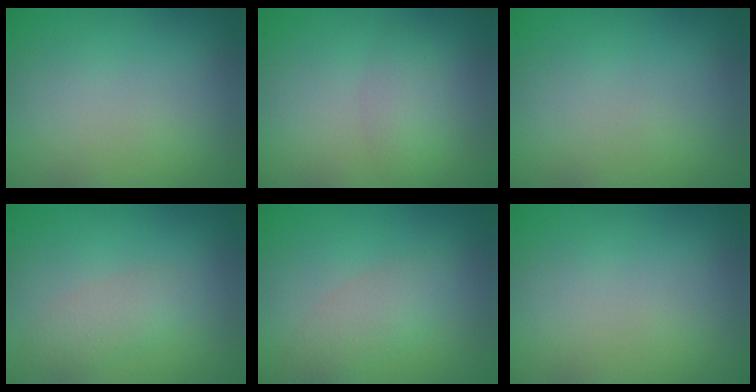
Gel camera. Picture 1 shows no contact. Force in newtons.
{"total": 1.8, "press": 1.8, "slide": 0.0}
{"total": 0.0}
{"total": 2.1, "press": 2.1, "slide": 0.0}
{"total": 2.6, "press": 2.6, "slide": 0.1}
{"total": 0.0}